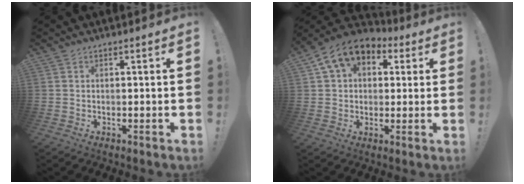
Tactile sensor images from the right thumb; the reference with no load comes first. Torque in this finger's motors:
{"motor_torque": [1.74, 1.74, 0.53, -0.07, 0.13]}